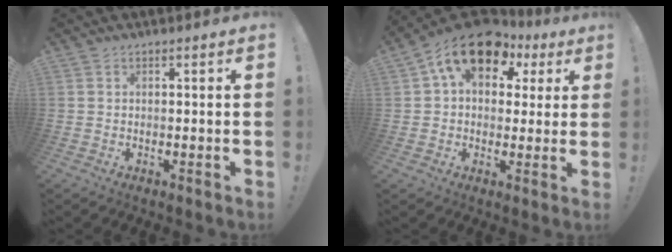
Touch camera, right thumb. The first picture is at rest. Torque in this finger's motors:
{"motor_torque": [1.00, 3.06, 0.80, 0.05, 0.09]}